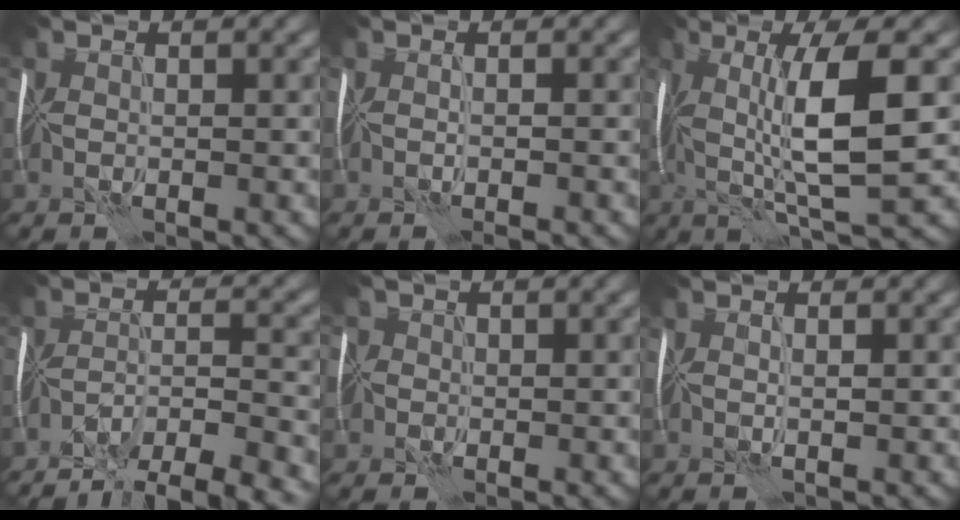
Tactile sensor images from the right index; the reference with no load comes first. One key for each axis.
{"total": 1.2, "fx": -0.8, "fy": 0.0, "fz": 0.9, "tx": -0.005, "ty": -0.004, "tz": -0.011}
{"total": 8.7, "fx": 0.5, "fy": 1.5, "fz": 8.5, "tx": -0.148, "ty": 0.002, "tz": 0.013}
{"total": 8.0, "fx": -6.8, "fy": 1.5, "fz": 4.0, "tx": -0.052, "ty": -0.004, "tz": -0.103}
{"total": 3.0, "fx": 0.0, "fy": 2.8, "fz": 1.1, "tx": -0.015, "ty": 0.021, "tz": -0.023}
{"total": 0.6, "fx": 0.2, "fy": -0.1, "fz": 0.6, "tx": -0.009, "ty": 0.001, "tz": 0.003}